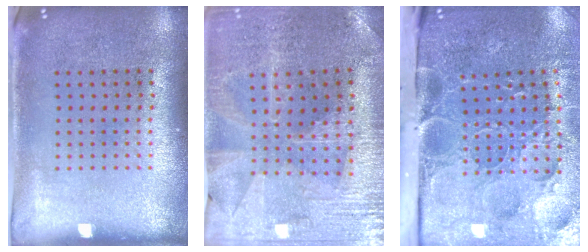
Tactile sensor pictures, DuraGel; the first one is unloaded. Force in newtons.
{"total": 1.7, "press": 1.7, "slide": 0.3}
{"total": 5.2, "press": 4.1, "slide": 3.2}